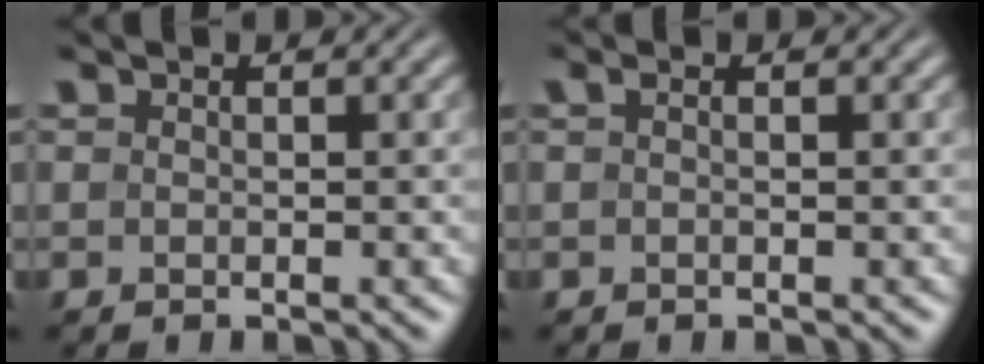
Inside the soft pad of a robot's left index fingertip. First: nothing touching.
{"total": 0.7, "force": [0.2, 0.1, 0.6], "torque": [-0.016, 0.005, 0.002]}